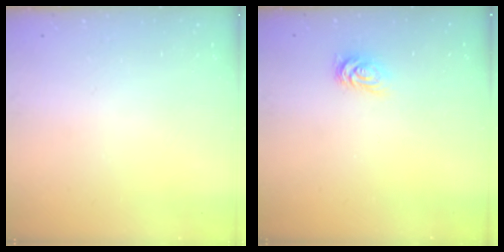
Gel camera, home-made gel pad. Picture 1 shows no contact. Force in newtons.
{"total": 2.8, "press": 2.8, "slide": 0.4}